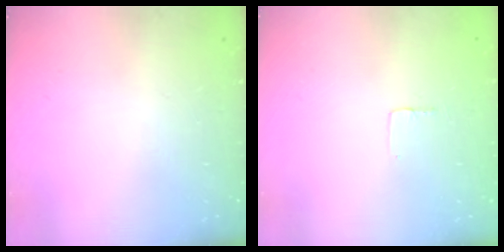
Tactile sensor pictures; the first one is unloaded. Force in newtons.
{"total": 1.9, "press": 1.9, "slide": 0.1}